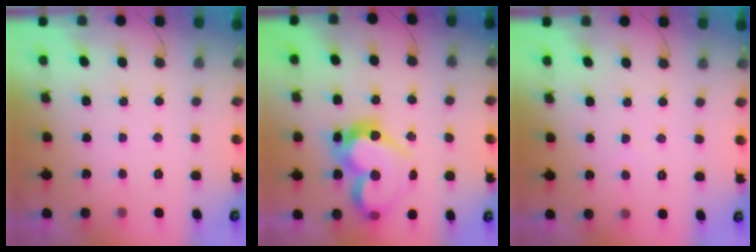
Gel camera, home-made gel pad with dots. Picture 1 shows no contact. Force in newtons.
{"total": 19.3, "press": 19.1, "slide": 2.5}
{"total": 3.6, "press": 3.6, "slide": 0.3}